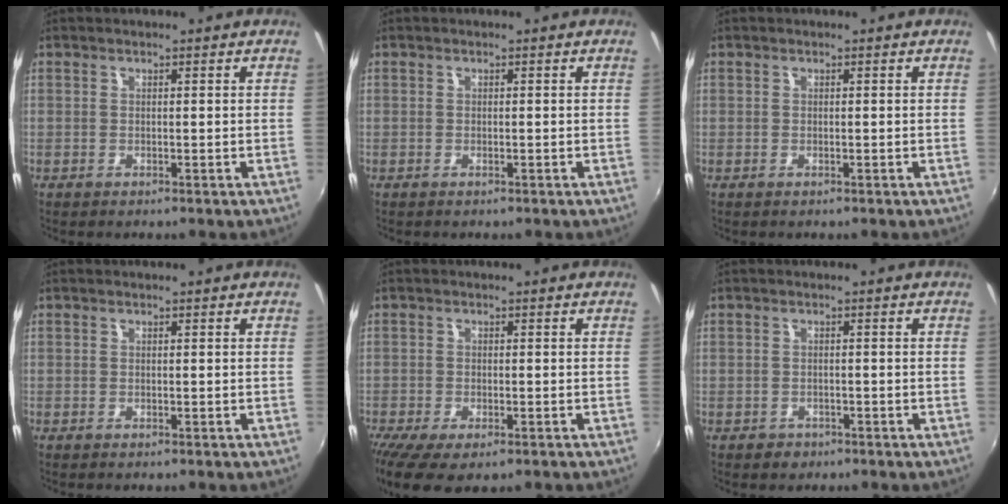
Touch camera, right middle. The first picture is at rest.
{"total": 0.0}
{"total": 0.0}
{"total": 0.0}
{"total": 8.4, "force": [-5.4, 3.1, 5.7], "torque": [-0.133, -0.041, -0.088]}
{"total": 1.9, "force": [-1.2, 1.4, 0.6], "torque": [-0.013, -0.003, -0.019]}